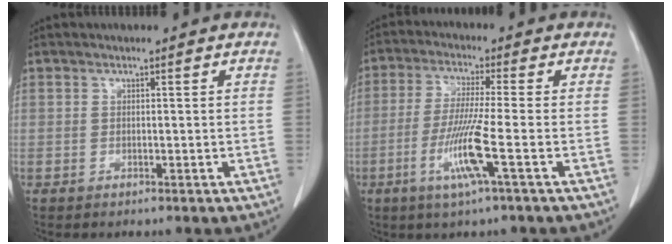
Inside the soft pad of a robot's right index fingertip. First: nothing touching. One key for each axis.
{"total": 8.4, "fx": -2.9, "fy": -0.9, "fz": 7.8, "tx": -0.158, "ty": -0.019, "tz": -0.062}